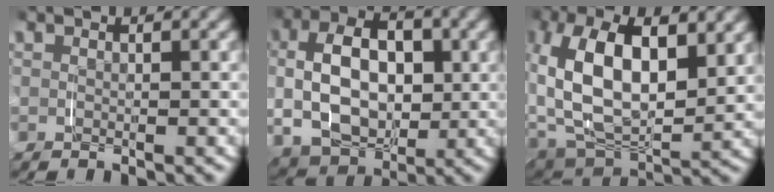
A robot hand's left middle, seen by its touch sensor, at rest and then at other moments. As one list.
[{"total": 8.0, "force": [1.0, 6.1, 5.1], "torque": [-0.057, 0.006, 0.009]}, {"total": 6.5, "force": [1.8, 4.5, 4.4], "torque": [-0.082, -0.001, 0.026]}]